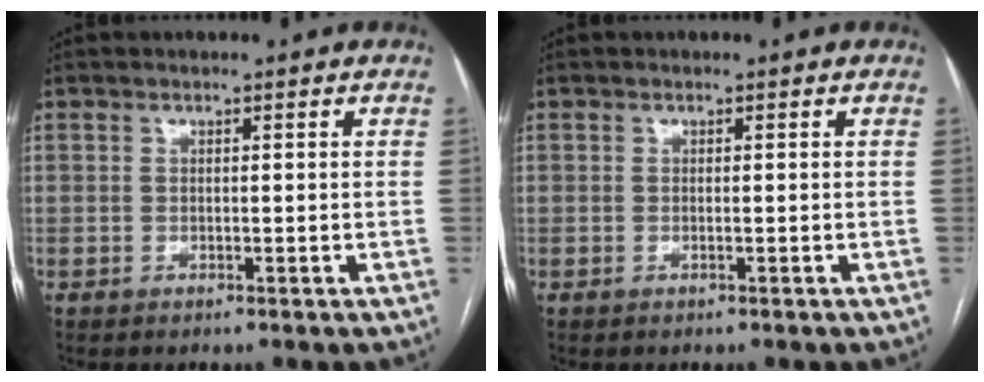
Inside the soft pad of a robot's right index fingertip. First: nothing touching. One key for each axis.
{"total": 0.0}